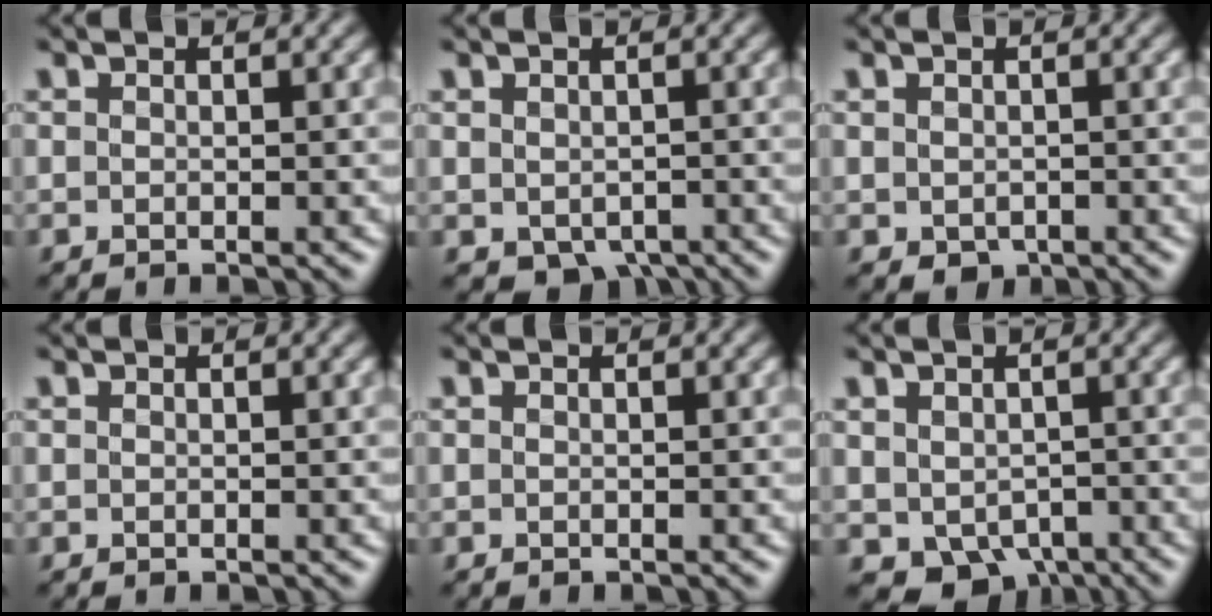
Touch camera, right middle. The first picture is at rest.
{"total": 2.6, "force": [-1.4, 1.8, 1.4], "torque": [-0.018, -0.015, -0.010]}
{"total": 0.8, "force": [-0.4, 0.6, 0.3], "torque": [-0.005, -0.006, -0.003]}
{"total": 0.0}
{"total": 0.0}
{"total": 4.2, "force": [-1.6, 3.1, 2.2], "torque": [-0.032, -0.021, -0.007]}